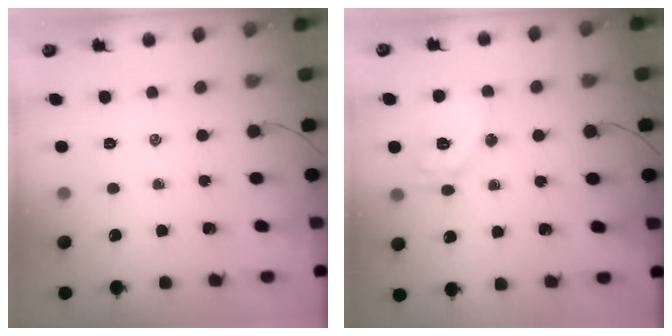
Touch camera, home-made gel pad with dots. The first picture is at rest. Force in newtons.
{"total": 10.6, "press": 10.6, "slide": 0.7}